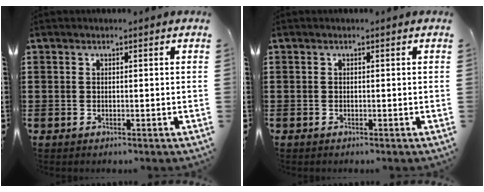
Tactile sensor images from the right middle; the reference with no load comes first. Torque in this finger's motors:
{"motor_torque": [0.08, -0.02, 0.08, 0.00]}